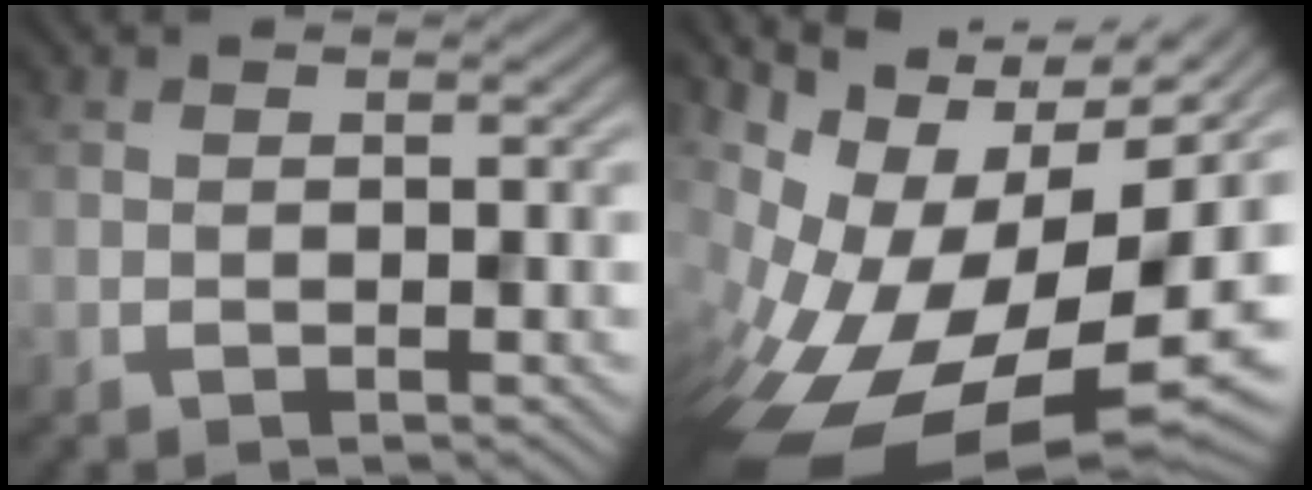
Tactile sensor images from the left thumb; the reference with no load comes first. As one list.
[{"total": 16.8, "force": [-6.2, 8.6, 13.0], "torque": [-0.228, -0.028, -0.074]}]